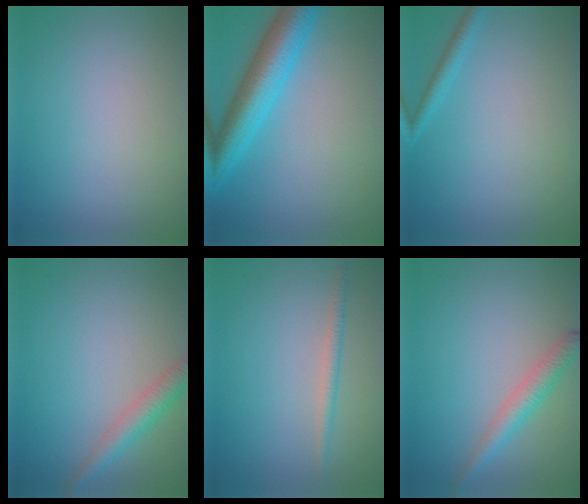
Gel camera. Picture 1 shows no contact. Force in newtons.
{"total": 6.7, "press": 6.7, "slide": 0.2}
{"total": 1.3, "press": 1.3, "slide": 0.1}
{"total": 2.7, "press": 2.7, "slide": 0.1}
{"total": 1.2, "press": 1.2, "slide": 0.1}
{"total": 2.5, "press": 2.5, "slide": 0.1}